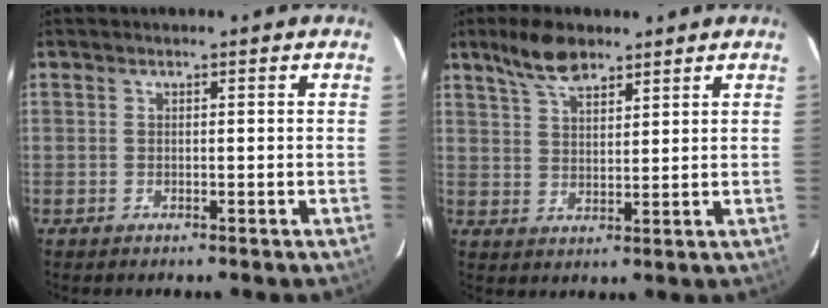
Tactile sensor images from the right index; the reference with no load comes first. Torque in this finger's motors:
{"motor_torque": [0.20, 0.15, 0.09, 0.07]}